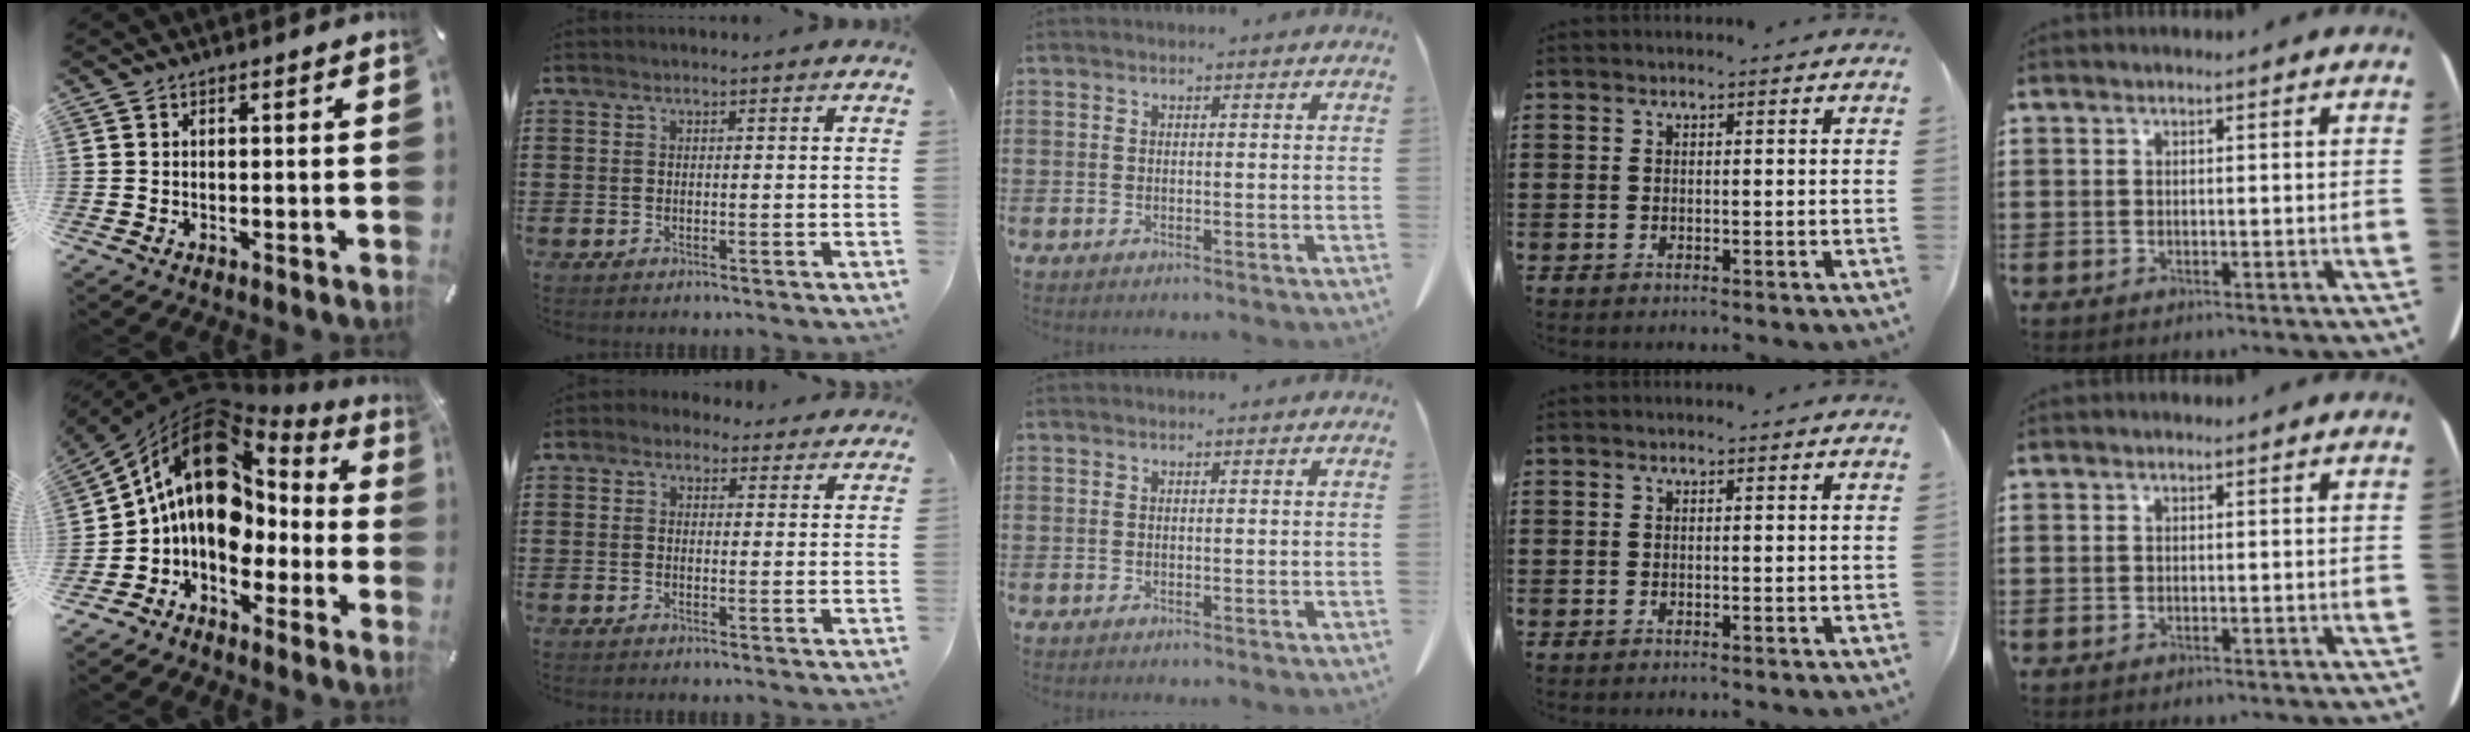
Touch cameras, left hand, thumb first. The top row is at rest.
{"thumb": {"total": 17.7, "force": [3.1, 12.6, 12.0], "torque": [-0.224, -0.014, 0.050]}, "index": {"total": 2.6, "force": [2.1, 1.5, 0.6], "torque": [-0.010, 0.000, 0.037]}}